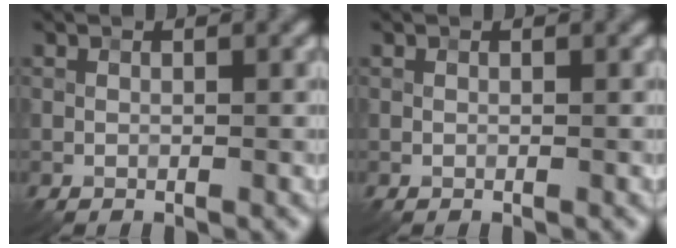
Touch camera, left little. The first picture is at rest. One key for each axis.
{"total": 0.0}